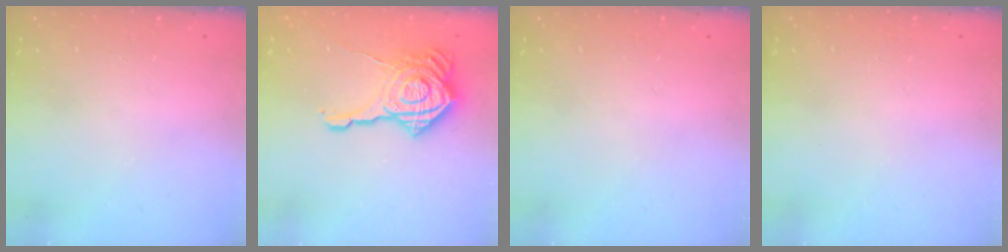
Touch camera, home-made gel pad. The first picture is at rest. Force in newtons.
{"total": 21.5, "press": 21.4, "slide": 1.7}
{"total": 0.0}
{"total": 0.0}